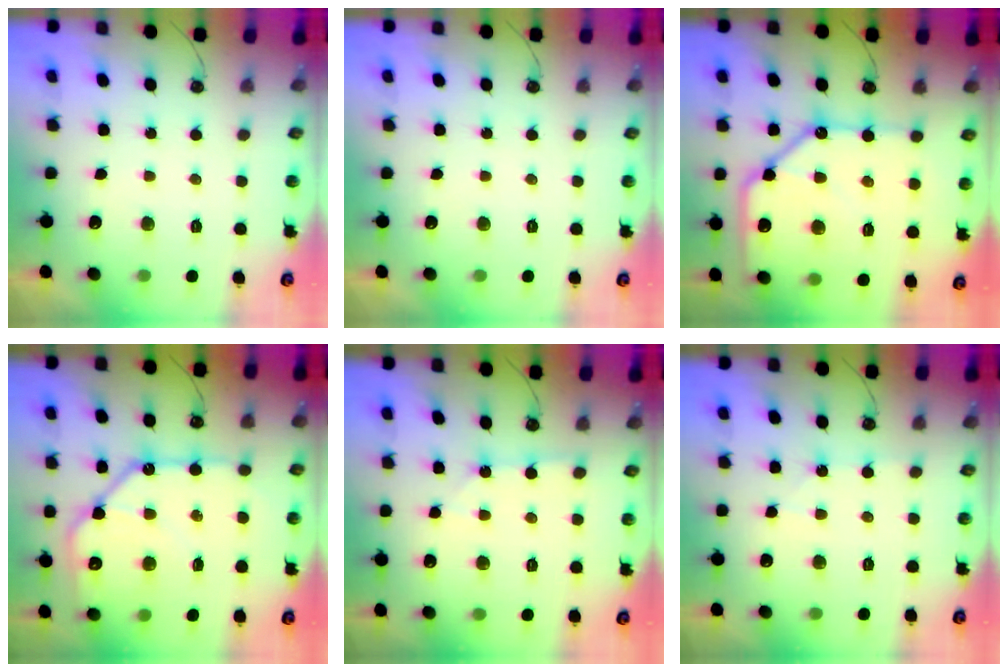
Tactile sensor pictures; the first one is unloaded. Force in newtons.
{"total": 0.0}
{"total": 20.3, "press": 20.2, "slide": 2.2}
{"total": 16.6, "press": 16.5, "slide": 1.4}
{"total": 2.2, "press": 2.2, "slide": 0.3}
{"total": 3.4, "press": 3.4, "slide": 0.5}